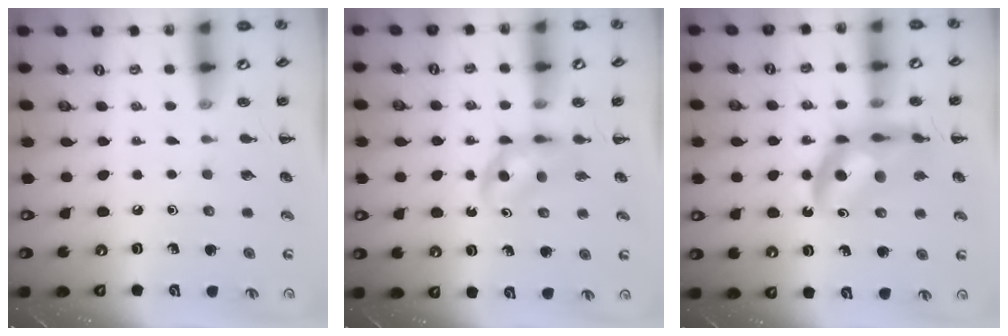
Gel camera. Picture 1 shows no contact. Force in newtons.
{"total": 3.2, "press": 3.0, "slide": 1.0}
{"total": 12.6, "press": 12.2, "slide": 3.2}